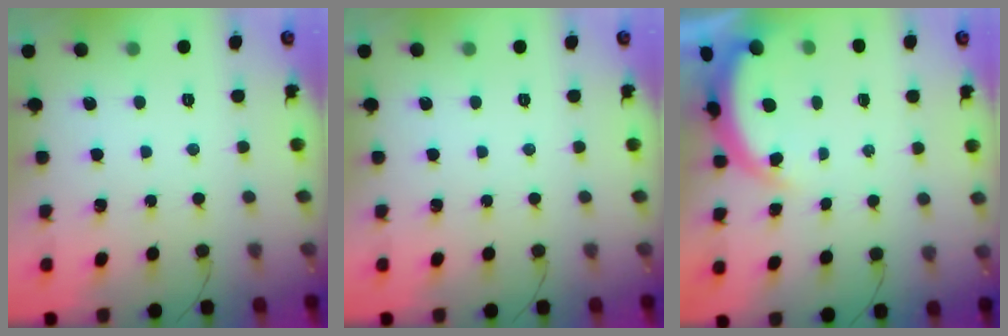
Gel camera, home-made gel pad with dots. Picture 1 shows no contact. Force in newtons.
{"total": 0.0}
{"total": 5.0, "press": 4.8, "slide": 1.3}